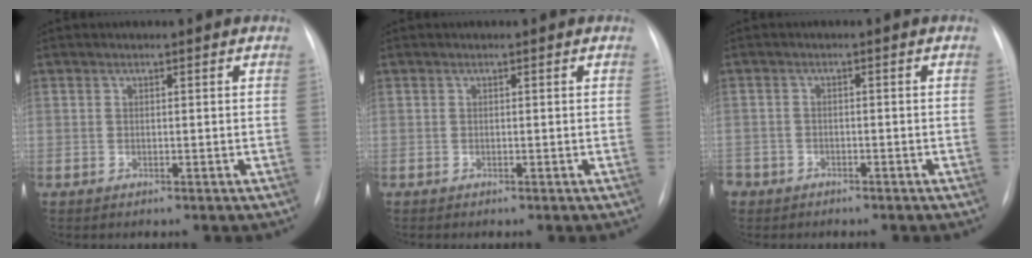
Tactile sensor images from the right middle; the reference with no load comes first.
{"total": 0.0}
{"total": 5.1, "force": [-3.8, 3.2, 1.1], "torque": [-0.023, 0.002, -0.060]}